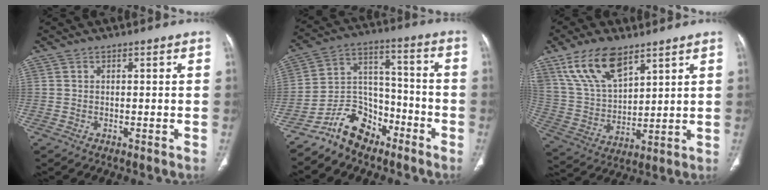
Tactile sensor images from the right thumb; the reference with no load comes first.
{"total": 10.6, "force": [-8.0, 6.1, 3.3], "torque": [-0.039, 0.087, -0.156]}
{"total": 14.7, "force": [9.3, 6.8, 9.1], "torque": [-0.156, -0.033, 0.193]}